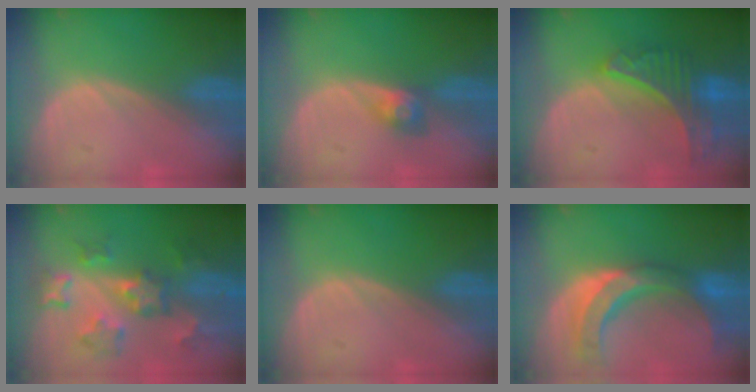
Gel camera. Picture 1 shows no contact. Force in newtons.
{"total": 3.0, "press": 2.6, "slide": 1.5}
{"total": 9.0, "press": 7.9, "slide": 4.4}
{"total": 8.8, "press": 7.9, "slide": 4.0}
{"total": 0.0}
{"total": 10.6, "press": 9.3, "slide": 5.1}